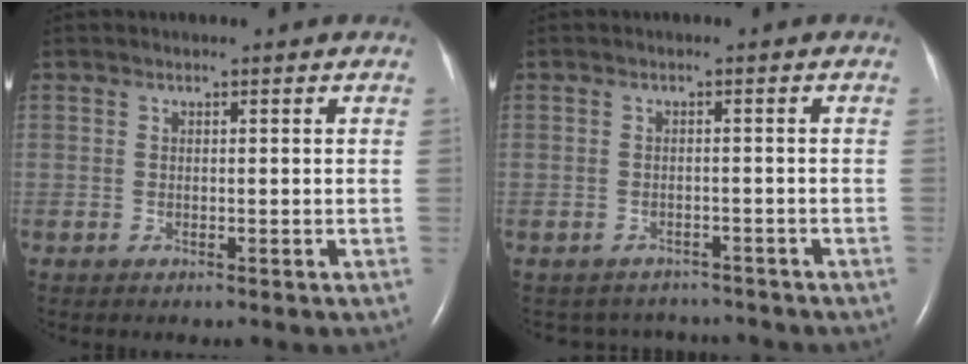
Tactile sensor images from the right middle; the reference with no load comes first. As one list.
[{"total": 5.2, "force": [-5.0, 1.6, -0.2], "torque": [0.002, 0.011, -0.060]}]